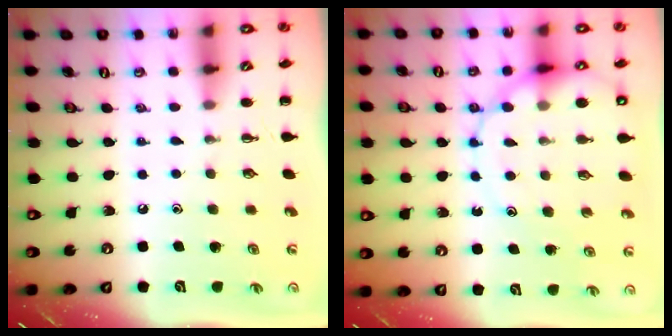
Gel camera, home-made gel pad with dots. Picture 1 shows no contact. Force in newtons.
{"total": 14.3, "press": 13.9, "slide": 3.3}